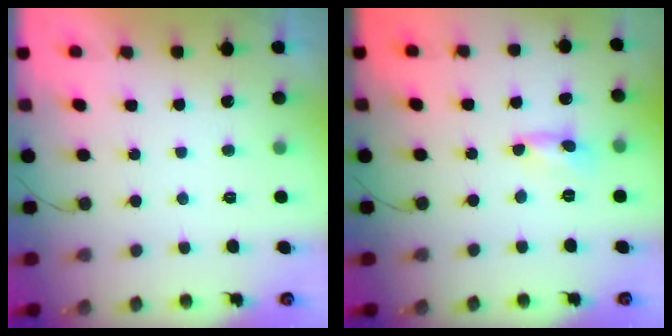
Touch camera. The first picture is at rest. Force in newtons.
{"total": 0.8, "press": 0.7, "slide": 0.1}